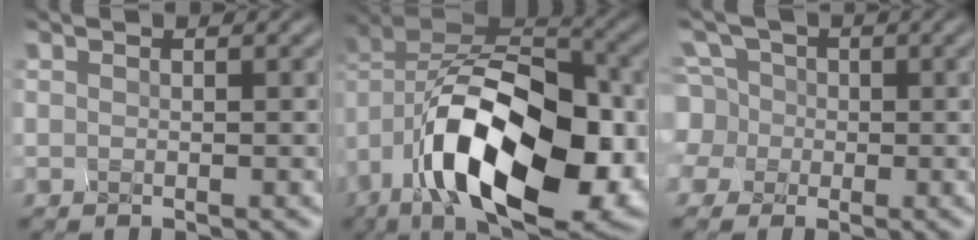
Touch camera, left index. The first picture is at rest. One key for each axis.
{"total": 15.3, "fx": -4.8, "fy": 9.3, "fz": 11.2, "tx": -0.180, "ty": -0.017, "tz": -0.065}
{"total": 3.8, "fx": -0.1, "fy": 3.8, "fz": 0.1, "tx": -0.017, "ty": 0.026, "tz": -0.017}